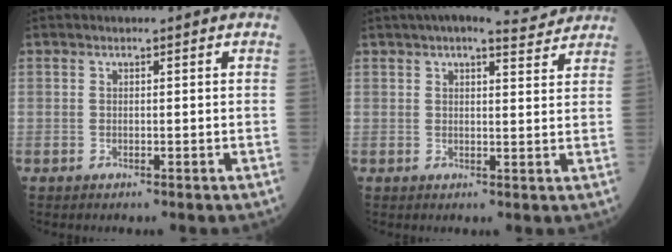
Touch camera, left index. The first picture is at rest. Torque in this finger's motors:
{"motor_torque": [1.06, -1.08, 0.22, 0.02]}